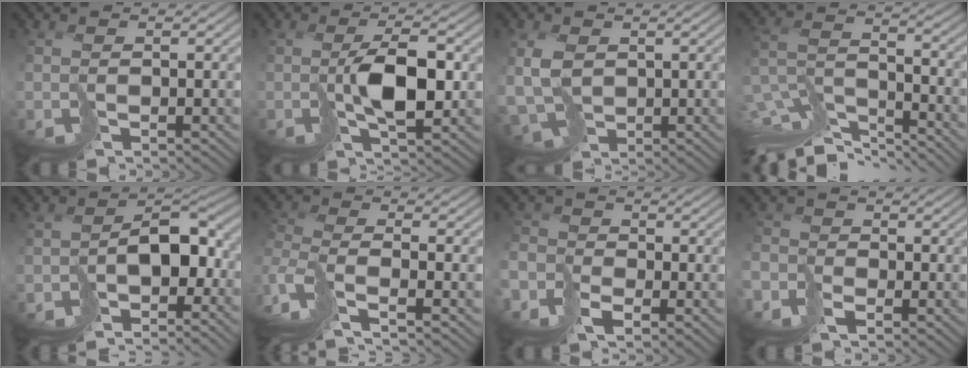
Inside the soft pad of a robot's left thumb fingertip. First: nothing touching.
{"total": 4.7, "force": [0.9, 1.7, 4.4], "torque": [-0.087, 0.004, 0.023]}
{"total": 5.6, "force": [0.4, 3.8, 4.1], "torque": [-0.112, -0.005, 0.007]}
{"total": 12.8, "force": [-11.5, 3.0, 4.8], "torque": [-0.102, -0.007, -0.176]}
{"total": 6.7, "force": [-3.5, 3.5, 4.5], "torque": [-0.055, -0.009, -0.062]}
{"total": 8.4, "force": [-6.2, 1.4, 5.5], "torque": [-0.145, -0.012, -0.102]}
{"total": 5.2, "force": [-3.5, 3.1, 2.3], "torque": [-0.046, -0.013, -0.068]}
{"total": 3.3, "force": [-2.7, 1.6, 0.9], "torque": [-0.020, -0.004, -0.057]}